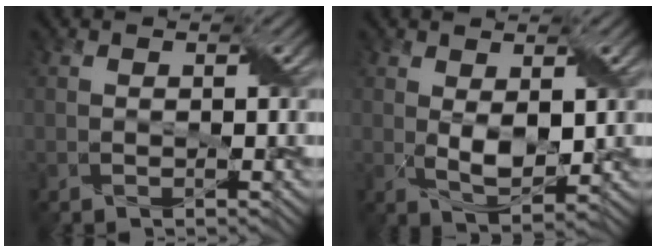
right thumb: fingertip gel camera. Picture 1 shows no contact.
{"total": 4.3, "force": [0.6, 2.2, 3.7], "torque": [-0.080, -0.007, 0.017]}